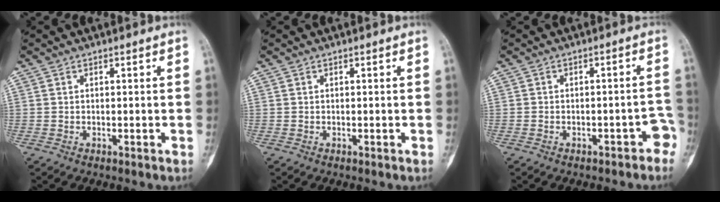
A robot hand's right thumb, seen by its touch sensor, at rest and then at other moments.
{"total": 0.0}
{"total": 4.0, "force": [-2.6, 2.1, 2.2], "torque": [-0.008, 0.044, -0.030]}